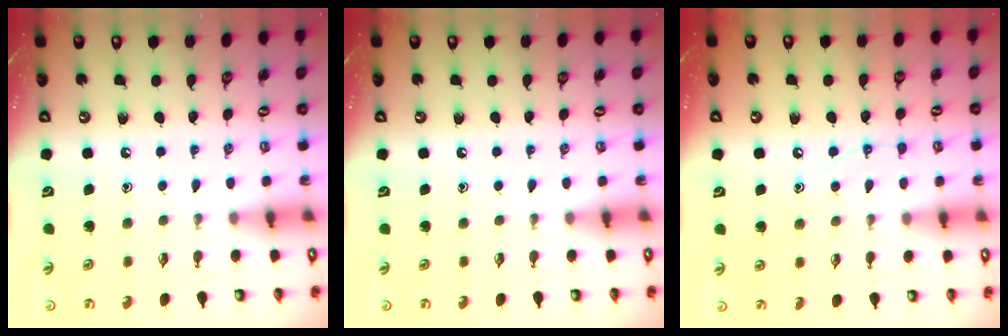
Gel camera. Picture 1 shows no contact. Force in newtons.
{"total": 0.0}
{"total": 7.0, "press": 6.9, "slide": 0.7}